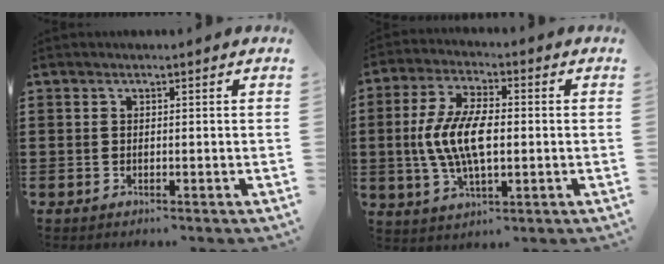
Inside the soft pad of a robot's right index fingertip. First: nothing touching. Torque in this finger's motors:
{"motor_torque": [2.14, 0.00, 1.05, 0.21]}